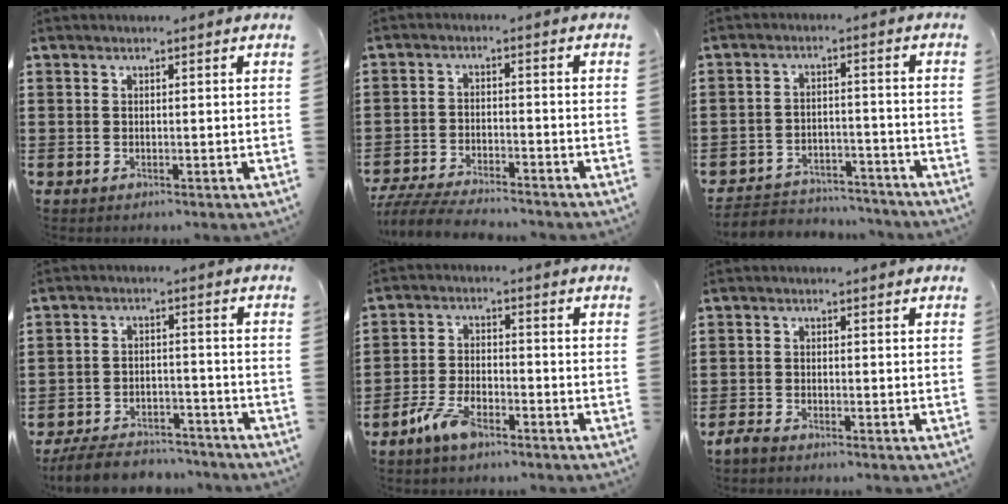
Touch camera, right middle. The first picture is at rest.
{"total": 5.7, "force": [-5.5, 0.7, 1.5], "torque": [-0.040, -0.002, -0.111]}
{"total": 4.4, "force": [-4.3, 1.0, 0.2], "torque": [-0.007, 0.010, -0.091]}
{"total": 6.3, "force": [-6.0, 1.2, 1.3], "torque": [-0.029, 0.012, -0.121]}
{"total": 5.3, "force": [-3.8, 2.0, 3.1], "torque": [-0.070, 0.006, -0.074]}
{"total": 1.8, "force": [-1.6, 0.5, 0.6], "torque": [-0.021, 0.002, -0.036]}